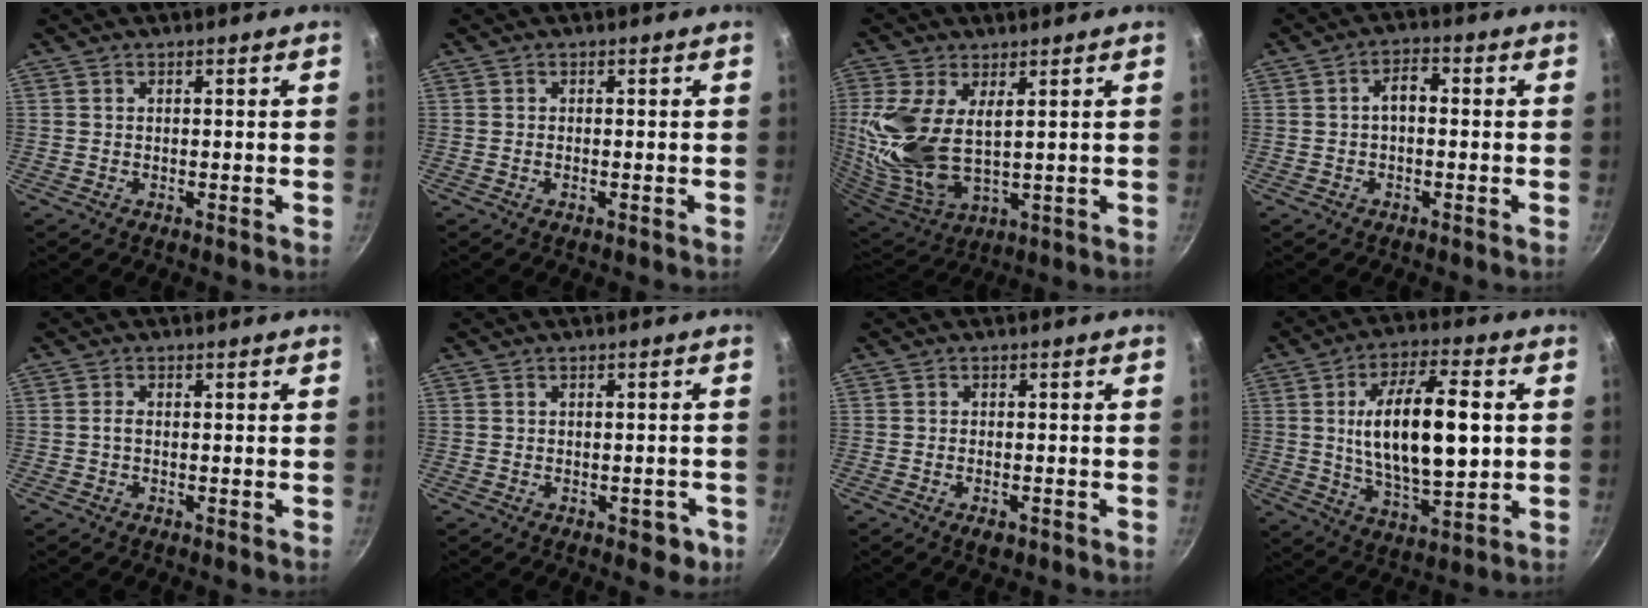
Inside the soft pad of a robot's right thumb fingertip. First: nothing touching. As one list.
[{"total": 0.5, "force": [-0.3, 0.2, 0.4], "torque": [-0.009, 0.002, -0.006]}, {"total": 15.6, "force": [2.4, 8.0, 13.1], "torque": [-0.292, -0.016, 0.066]}, {"total": 3.6, "force": [0.0, 2.0, 3.1], "torque": [-0.045, 0.016, -0.006]}, {"total": 1.0, "force": [-0.2, 0.5, 0.8], "torque": [-0.015, 0.001, -0.006]}, {"total": 3.2, "force": [-1.6, 1.9, 2.0], "torque": [-0.005, 0.011, -0.019]}, {"total": 2.2, "force": [-1.3, 1.0, 1.4], "torque": [-0.022, 0.003, -0.019]}, {"total": 18.6, "force": [2.0, 7.7, 16.8], "torque": [-0.270, 0.000, 0.038]}]